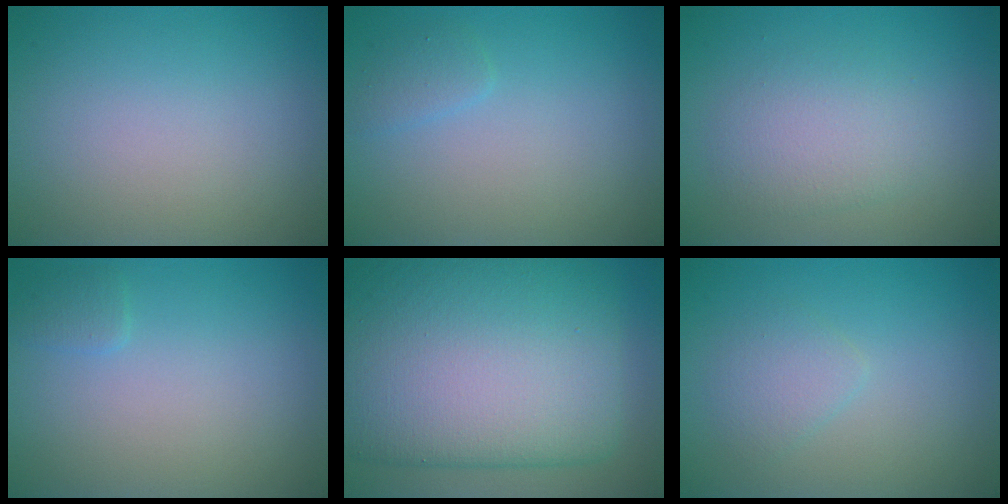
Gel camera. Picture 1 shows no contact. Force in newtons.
{"total": 1.1, "press": 1.1, "slide": 0.1}
{"total": 2.9, "press": 2.9, "slide": 0.1}
{"total": 0.9, "press": 0.9, "slide": 0.1}
{"total": 15.1, "press": 15.1, "slide": 0.4}
{"total": 1.7, "press": 1.7, "slide": 0.1}